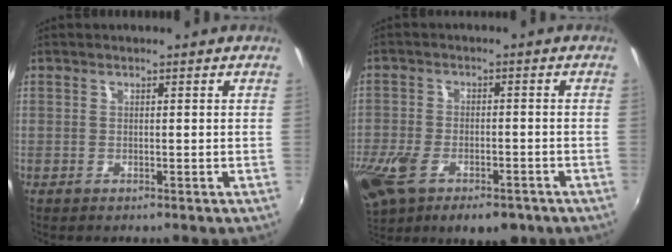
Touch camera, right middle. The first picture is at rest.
{"total": 18.5, "force": [-10.1, 10.0, 11.9], "torque": [-0.287, -0.051, -0.162]}